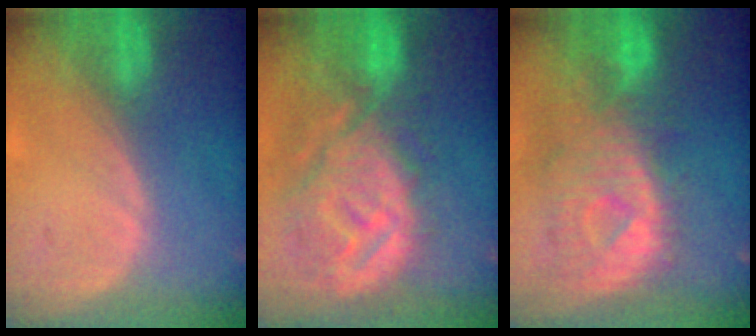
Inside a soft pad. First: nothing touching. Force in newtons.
{"total": 12.5, "press": 11.1, "slide": 5.7}
{"total": 11.3, "press": 9.8, "slide": 5.6}